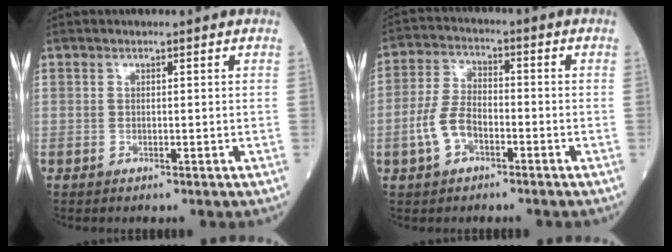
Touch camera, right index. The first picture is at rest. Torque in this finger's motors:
{"motor_torque": [0.35, -0.43, 0.47, 0.05]}